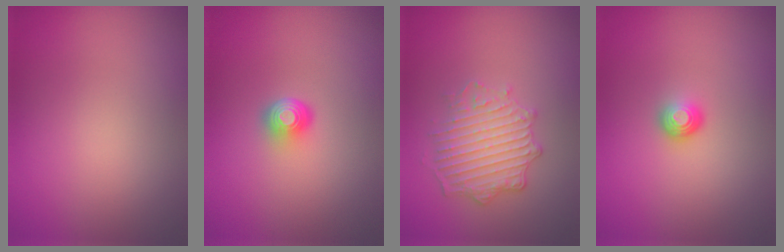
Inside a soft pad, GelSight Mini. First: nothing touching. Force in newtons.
{"total": 2.1, "press": 1.4, "slide": 1.6}
{"total": 3.8, "press": 3.5, "slide": 1.6}
{"total": 1.5, "press": 1.1, "slide": 1.1}